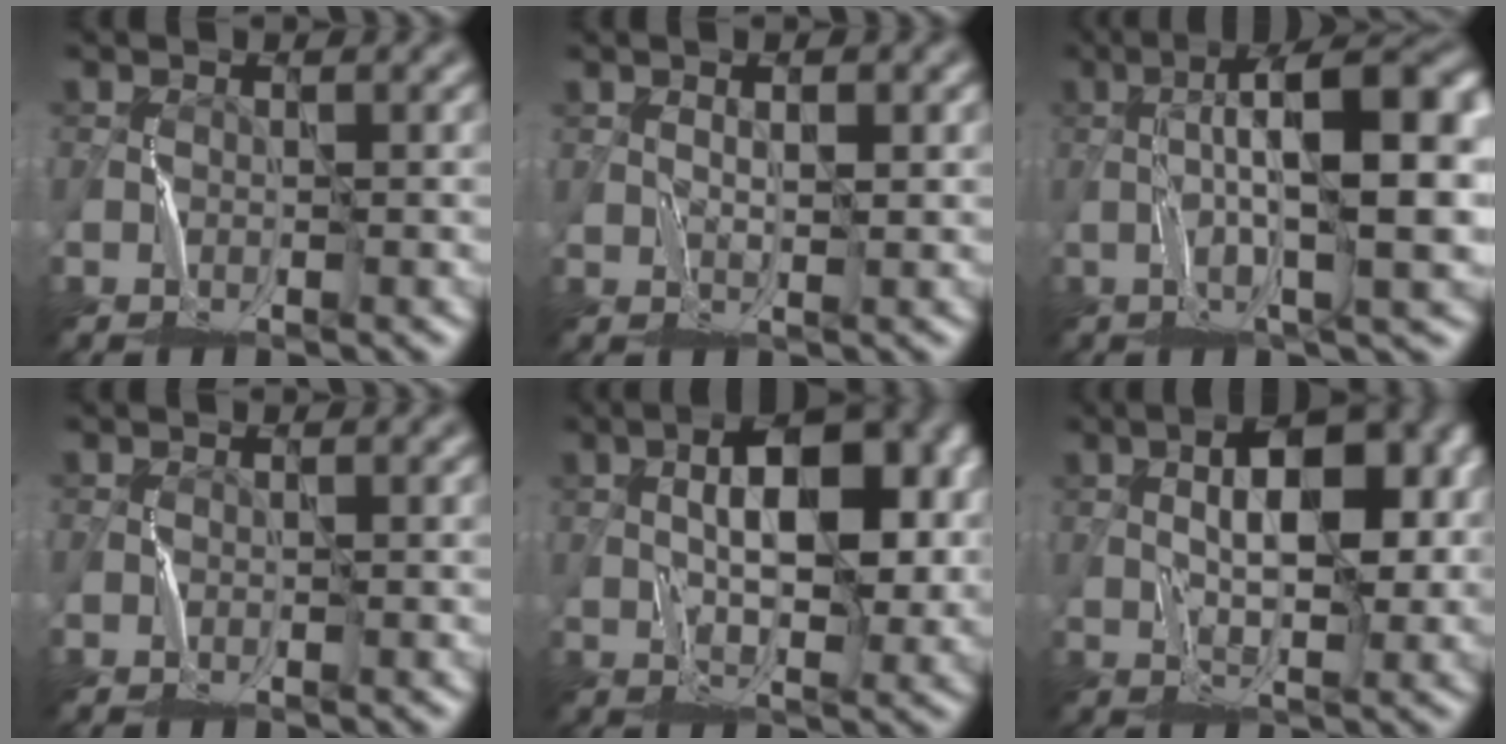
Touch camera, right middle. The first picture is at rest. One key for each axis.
{"total": 1.5, "fx": 0.9, "fy": 0.2, "fz": 1.1, "tx": -0.014, "ty": 0.001, "tz": 0.017}
{"total": 13.4, "fx": 0.1, "fy": 3.5, "fz": 12.9, "tx": -0.196, "ty": 0.024, "tz": 0.005}
{"total": 0.0}
{"total": 8.5, "fx": 1.6, "fy": 3.6, "fz": 7.5, "tx": -0.105, "ty": 0.013, "tz": 0.023}
{"total": 7.4, "fx": 1.6, "fy": 2.9, "fz": 6.7, "tx": -0.099, "ty": 0.011, "tz": 0.023}